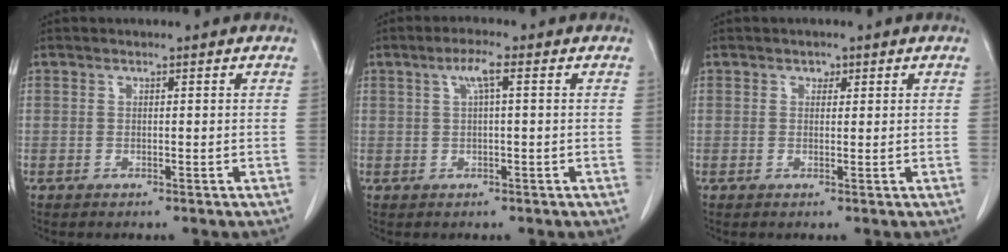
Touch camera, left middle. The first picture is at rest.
{"total": 2.8, "force": [0.9, 0.2, 2.6], "torque": [-0.054, 0.010, 0.017]}
{"total": 1.0, "force": [0.6, 0.8, 0.4], "torque": [-0.002, 0.000, 0.007]}